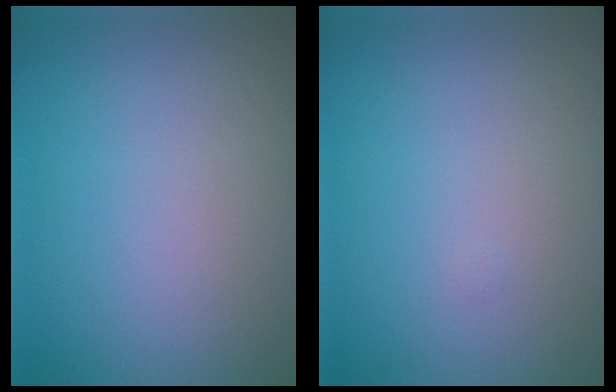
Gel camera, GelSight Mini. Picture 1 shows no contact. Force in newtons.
{"total": 0.0}